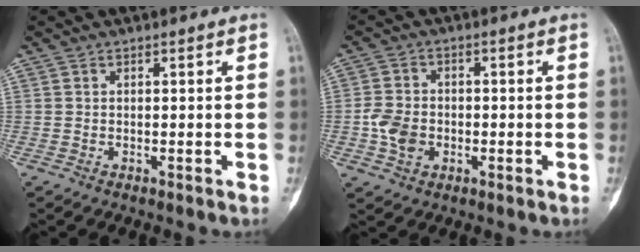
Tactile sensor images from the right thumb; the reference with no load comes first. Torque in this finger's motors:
{"motor_torque": [0.69, 0.58, 0.59, -0.02, 0.18]}